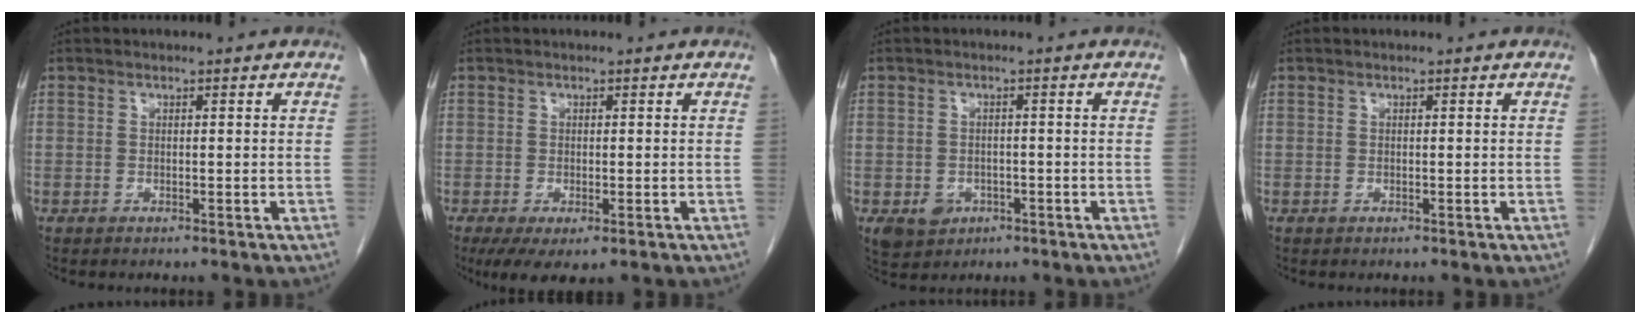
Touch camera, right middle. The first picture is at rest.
{"total": 4.9, "force": [-2.7, 1.9, 3.6], "torque": [-0.055, -0.013, -0.038]}
{"total": 4.3, "force": [-1.9, 3.6, 1.6], "torque": [-0.028, 0.000, -0.021]}
{"total": 0.0}